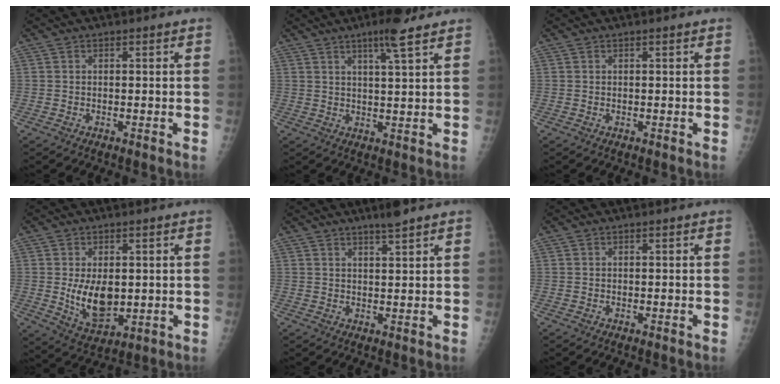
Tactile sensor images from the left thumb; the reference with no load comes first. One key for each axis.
{"total": 6.1, "fx": 4.2, "fy": 0.6, "fz": 4.4, "tx": -0.073, "ty": -0.022, "tz": 0.067}
{"total": 0.0}
{"total": 8.9, "fx": 0.2, "fy": 5.2, "fz": 7.2, "tx": -0.101, "ty": -0.020, "tz": 0.020}
{"total": 3.4, "fx": 2.7, "fy": 0.1, "fz": 2.1, "tx": -0.035, "ty": -0.016, "tz": 0.047}
{"total": 0.0}